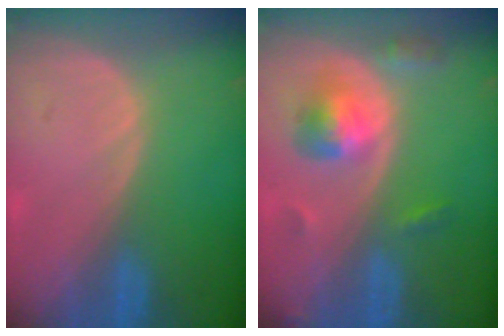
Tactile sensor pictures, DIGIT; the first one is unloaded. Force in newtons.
{"total": 5.6, "press": 5.3, "slide": 1.8}